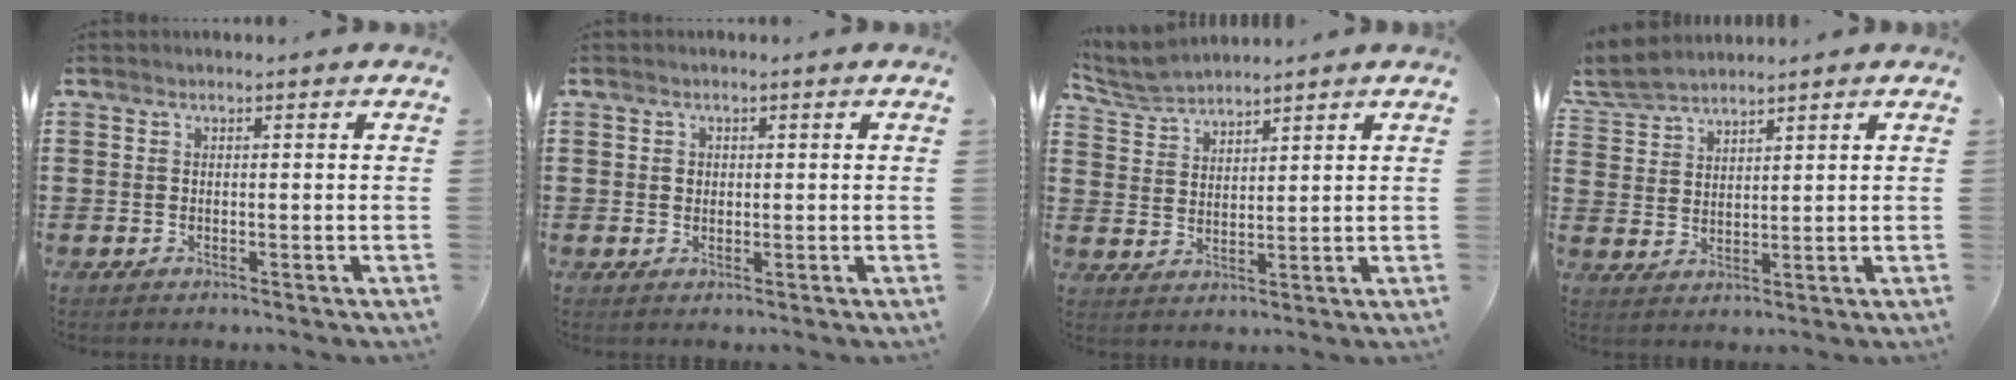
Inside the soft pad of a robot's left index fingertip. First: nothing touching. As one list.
[{"total": 1.0, "force": [0.3, 0.9, 0.3], "torque": [-0.010, 0.004, 0.005]}, {"total": 4.9, "force": [4.7, 0.7, 0.8], "torque": [-0.034, -0.012, 0.089]}, {"total": 4.6, "force": [4.4, 1.1, 1.0], "torque": [-0.039, -0.010, 0.081]}]